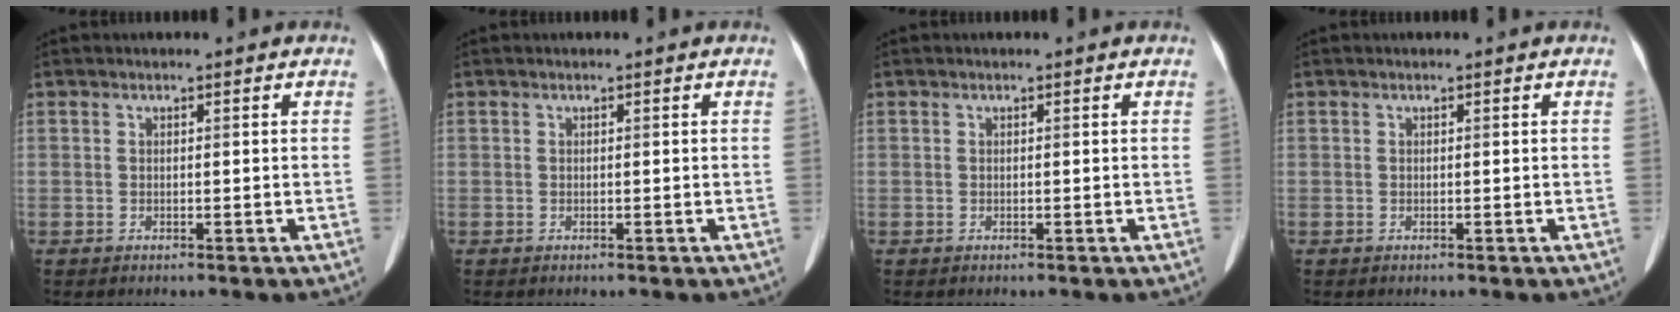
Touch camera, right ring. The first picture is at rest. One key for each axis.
{"total": 0.0}
{"total": 0.0}
{"total": 0.0}